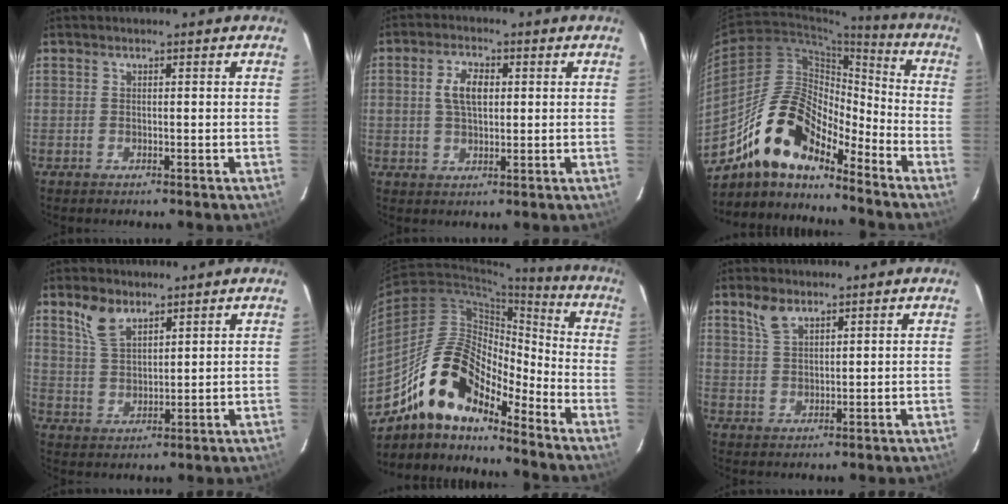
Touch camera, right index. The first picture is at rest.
{"total": 5.8, "force": [1.0, 3.3, 4.7], "torque": [-0.088, 0.011, 0.020]}
{"total": 15.8, "force": [-12.3, 5.4, 8.3], "torque": [-0.146, 0.011, -0.239]}
{"total": 6.5, "force": [4.4, 3.2, 3.6], "torque": [-0.070, 0.009, 0.092]}
{"total": 16.3, "force": [-12.4, 5.7, 9.0], "torque": [-0.154, 0.009, -0.242]}
{"total": 4.1, "force": [2.9, 1.8, 2.2], "torque": [-0.043, 0.006, 0.060]}